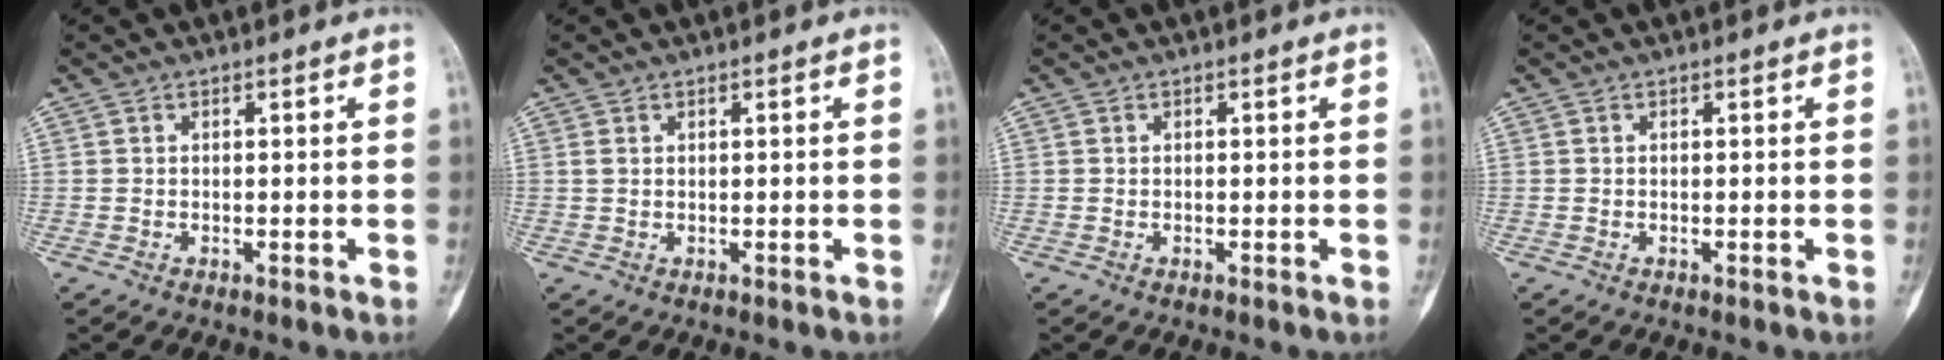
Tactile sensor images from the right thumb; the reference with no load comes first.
{"total": 0.7, "force": [0.4, 0.3, 0.5], "torque": [-0.015, 0.008, 0.011]}
{"total": 0.0}
{"total": 0.0}